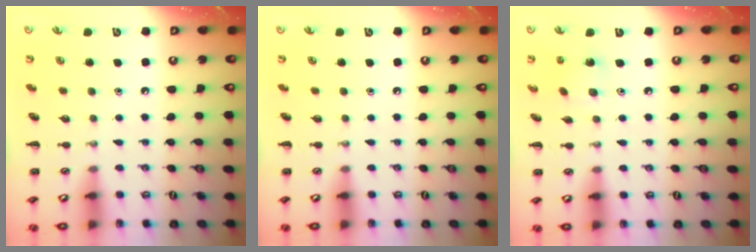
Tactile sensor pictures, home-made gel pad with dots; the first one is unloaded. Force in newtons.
{"total": 0.0}
{"total": 2.1, "press": 1.9, "slide": 0.9}